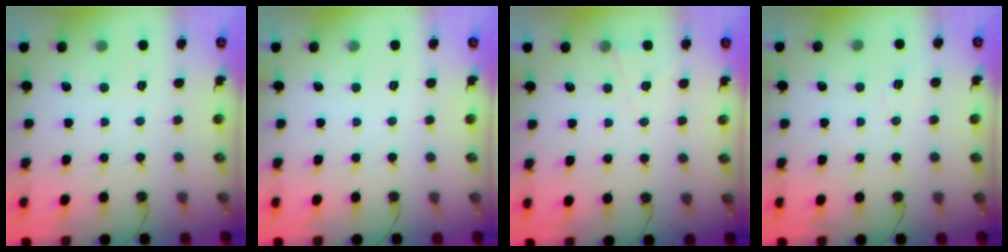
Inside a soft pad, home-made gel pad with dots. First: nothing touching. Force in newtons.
{"total": 0.0}
{"total": 5.0, "press": 2.7, "slide": 4.2}
{"total": 3.0, "press": 2.5, "slide": 1.6}